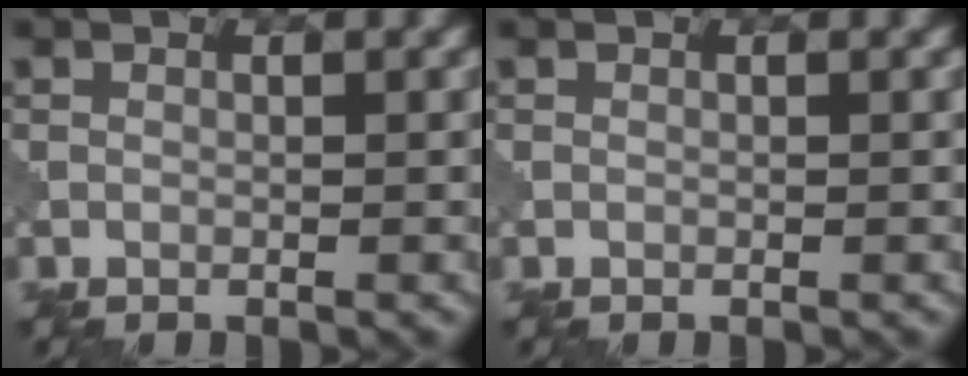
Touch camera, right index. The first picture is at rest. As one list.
[{"total": 0.0}]